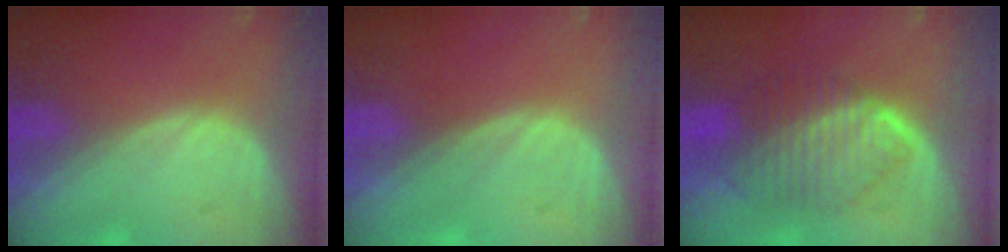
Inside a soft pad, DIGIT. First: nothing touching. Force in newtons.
{"total": 0.0}
{"total": 7.8, "press": 7.8, "slide": 0.3}